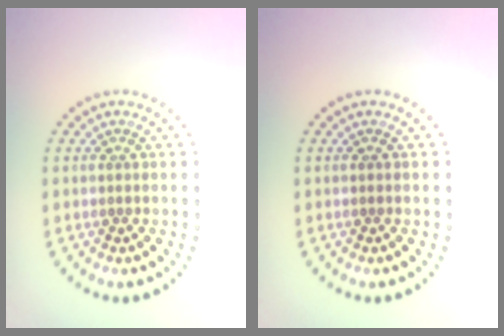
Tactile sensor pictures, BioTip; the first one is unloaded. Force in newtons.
{"total": 0.0}